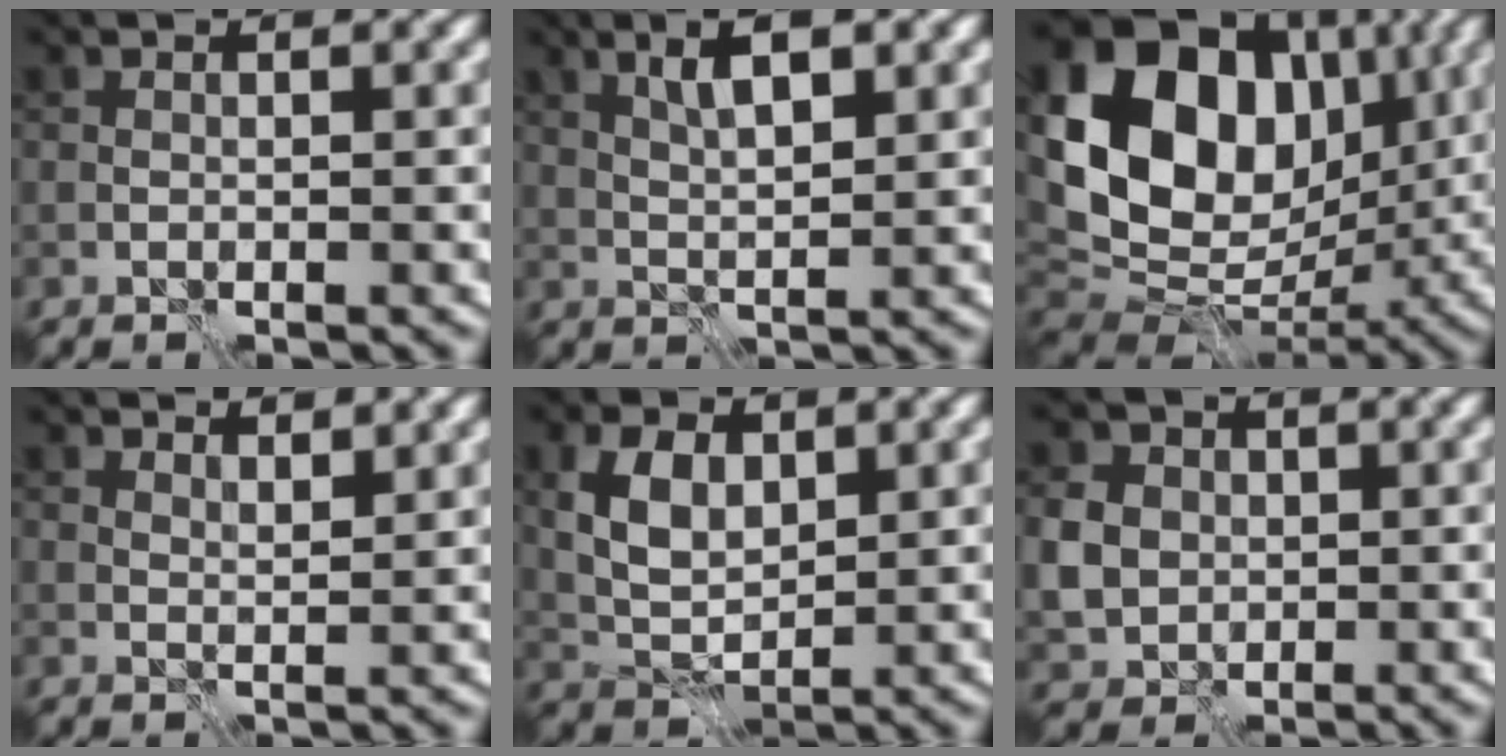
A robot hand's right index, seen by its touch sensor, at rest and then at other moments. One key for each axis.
{"total": 3.9, "fx": 1.9, "fy": 1.0, "fz": 3.3, "tx": -0.062, "ty": 0.003, "tz": 0.035}
{"total": 16.2, "fx": 3.7, "fy": 12.2, "fz": 10.0, "tx": -0.184, "ty": 0.021, "tz": 0.067}
{"total": 2.8, "fx": 2.5, "fy": 0.7, "fz": 1.0, "tx": -0.009, "ty": -0.003, "tz": 0.033}
{"total": 4.3, "fx": 1.6, "fy": 2.6, "fz": 3.0, "tx": -0.069, "ty": 0.004, "tz": 0.031}
{"total": 4.0, "fx": 0.3, "fy": 3.7, "fz": 1.6, "tx": -0.041, "ty": 0.001, "tz": 0.006}